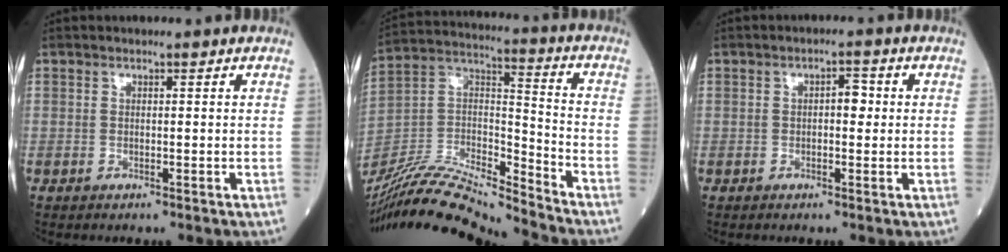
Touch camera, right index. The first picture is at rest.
{"total": 20.8, "force": [-19.6, 0.6, 7.1], "torque": [-0.153, 0.012, -0.352]}
{"total": 2.6, "force": [0.2, 1.2, 2.3], "torque": [-0.034, 0.014, 0.001]}